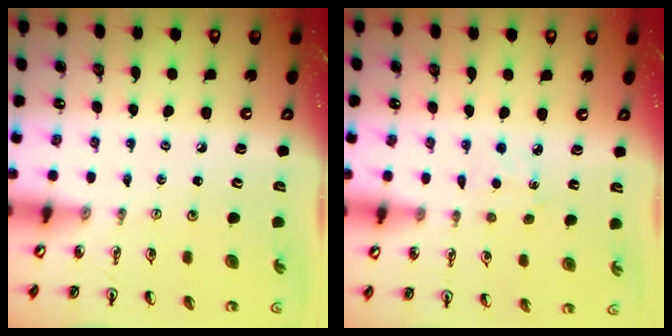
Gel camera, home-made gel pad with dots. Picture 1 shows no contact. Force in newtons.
{"total": 2.6, "press": 2.6, "slide": 0.4}